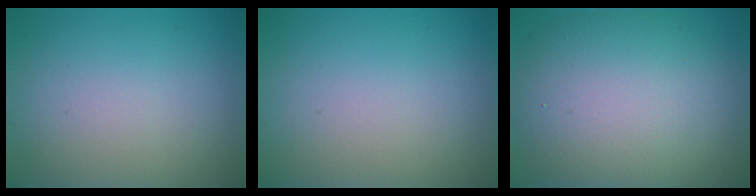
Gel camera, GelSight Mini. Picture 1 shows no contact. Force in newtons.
{"total": 0.0}
{"total": 11.4, "press": 11.4, "slide": 0.8}